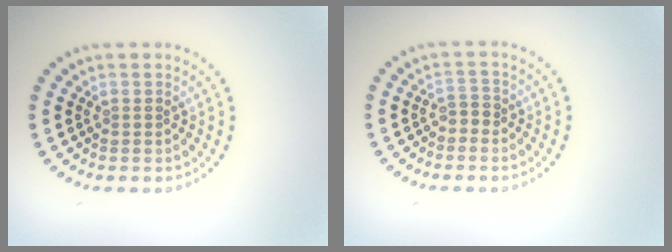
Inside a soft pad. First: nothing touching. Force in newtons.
{"total": 1.1, "press": 0.8, "slide": 0.7}